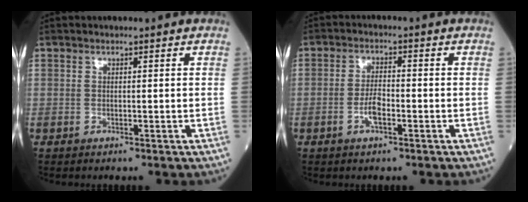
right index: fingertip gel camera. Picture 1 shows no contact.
{"total": 3.3, "force": [-1.3, 0.9, 2.9], "torque": [-0.058, 0.003, -0.025]}